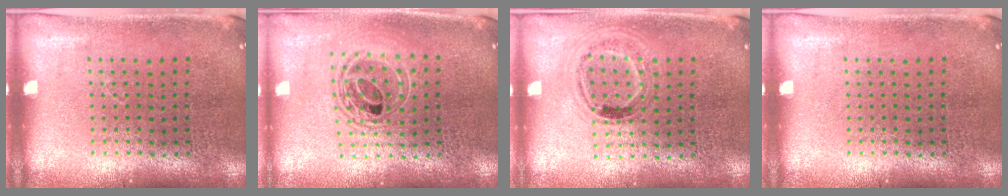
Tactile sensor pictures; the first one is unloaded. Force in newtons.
{"total": 1.6, "press": 1.4, "slide": 0.9}
{"total": 1.0, "press": 0.9, "slide": 0.4}
{"total": 0.0}